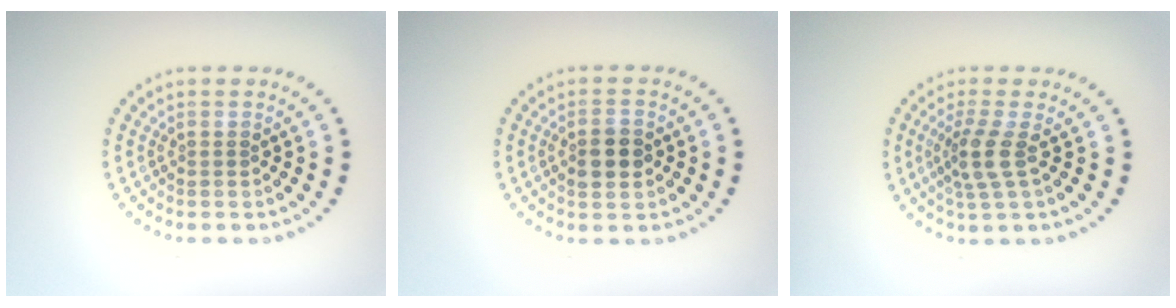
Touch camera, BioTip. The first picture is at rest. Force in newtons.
{"total": 2.9, "press": 2.9, "slide": 0.2}
{"total": 2.6, "press": 2.0, "slide": 1.7}